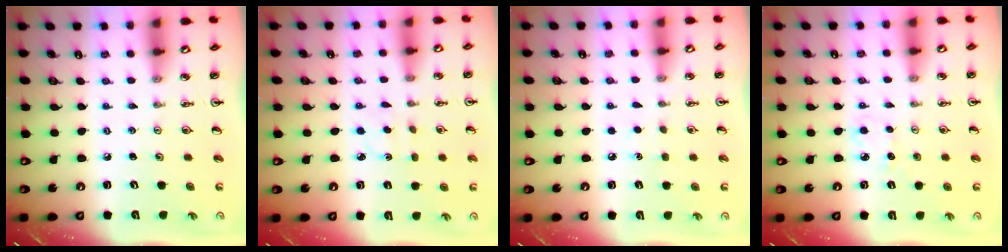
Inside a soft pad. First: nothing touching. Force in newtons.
{"total": 1.6, "press": 1.5, "slide": 0.5}
{"total": 3.8, "press": 3.8, "slide": 0.3}
{"total": 5.3, "press": 5.3, "slide": 0.5}